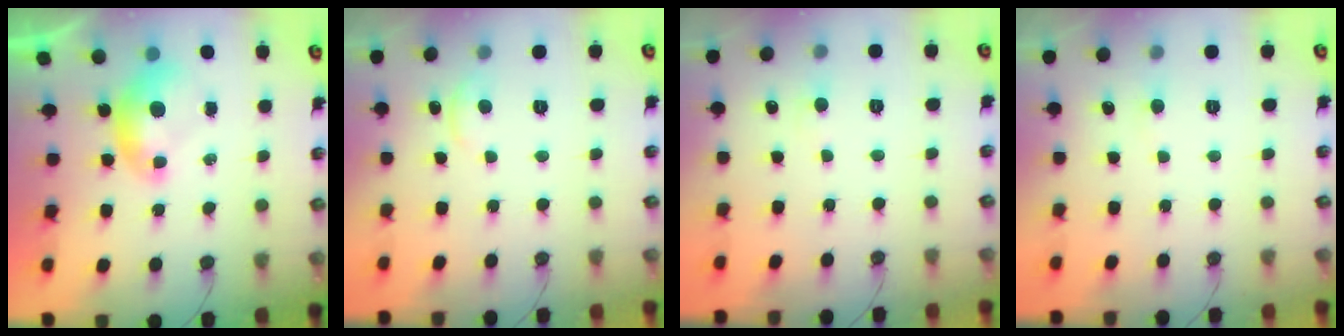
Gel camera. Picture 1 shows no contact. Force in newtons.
{"total": 2.5, "press": 2.5, "slide": 0.2}
{"total": 0.6, "press": 0.5, "slide": 0.4}
{"total": 1.0, "press": 0.9, "slide": 0.5}